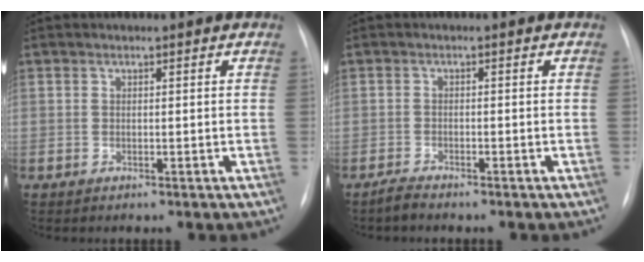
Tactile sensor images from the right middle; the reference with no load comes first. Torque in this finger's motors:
{"motor_torque": [0.63, -0.40, 0.02, 0.00]}